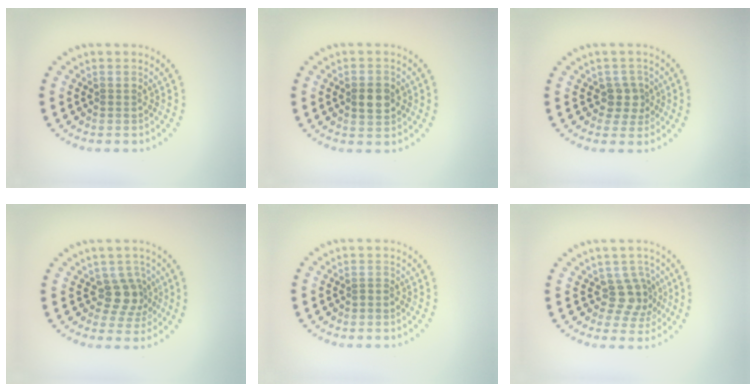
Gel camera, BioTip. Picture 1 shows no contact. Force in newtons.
{"total": 3.1, "press": 3.1, "slide": 0.1}
{"total": 2.2, "press": 1.8, "slide": 1.3}
{"total": 2.9, "press": 2.2, "slide": 1.9}
{"total": 0.5, "press": 0.2, "slide": 0.5}
{"total": 2.9, "press": 2.2, "slide": 1.9}